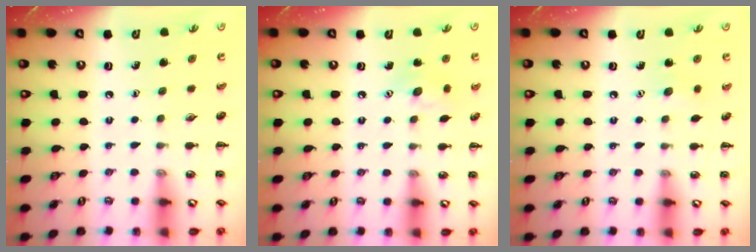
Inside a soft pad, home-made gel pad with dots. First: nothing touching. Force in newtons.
{"total": 6.7, "press": 6.6, "slide": 1.2}
{"total": 3.8, "press": 3.6, "slide": 0.9}